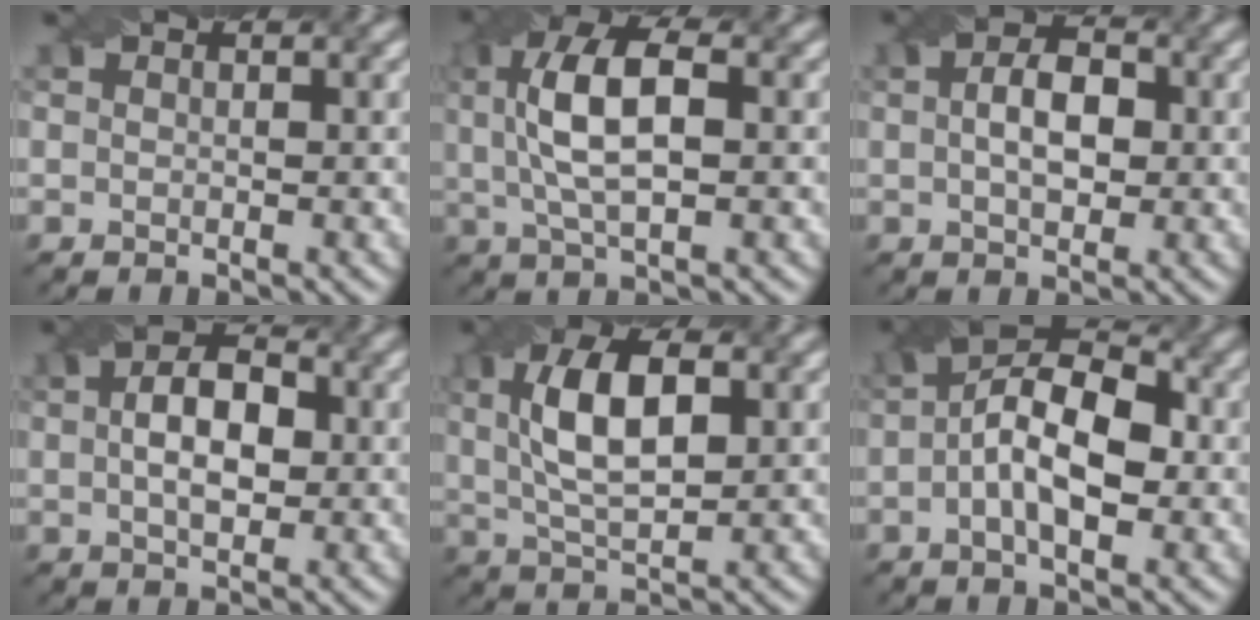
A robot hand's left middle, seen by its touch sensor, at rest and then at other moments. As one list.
[{"total": 6.1, "force": [0.3, 2.7, 5.4], "torque": [-0.105, 0.017, 0.016]}, {"total": 3.3, "force": [-0.3, 2.2, 2.5], "torque": [-0.035, 0.009, 0.004]}, {"total": 4.5, "force": [-0.1, 2.9, 3.5], "torque": [-0.048, 0.012, 0.007]}, {"total": 6.5, "force": [0.8, 3.1, 5.7], "torque": [-0.103, 0.014, 0.026]}, {"total": 7.1, "force": [-0.9, 3.6, 6.0], "torque": [-0.093, 0.022, -0.011]}]